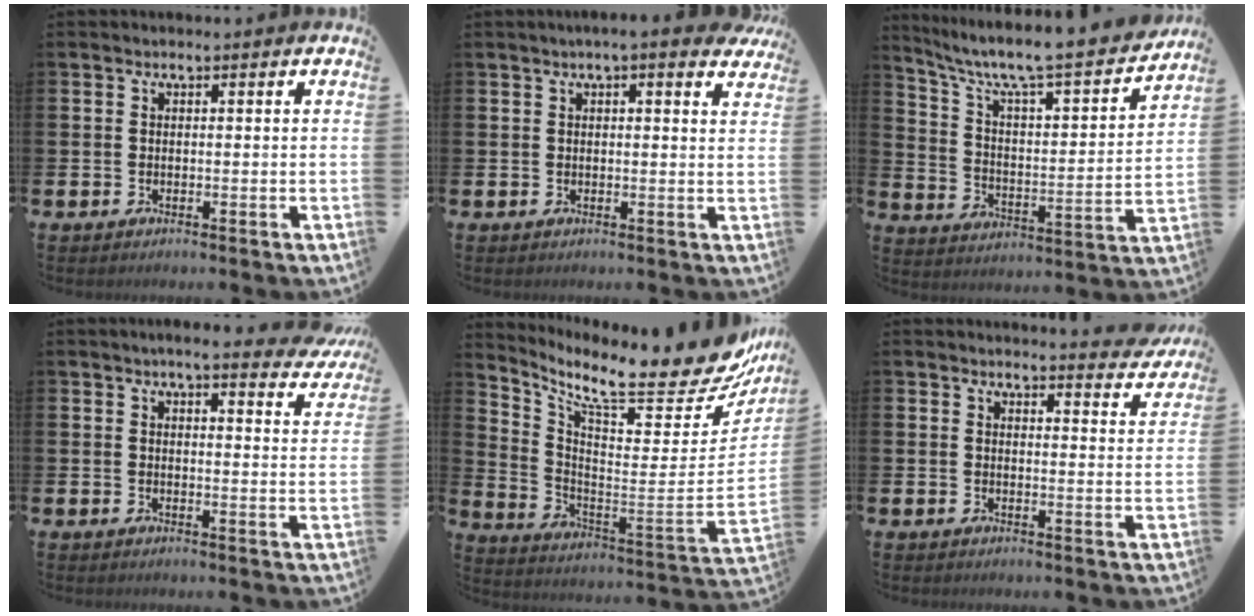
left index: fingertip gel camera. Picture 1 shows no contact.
{"total": 2.9, "force": [2.6, 0.3, 1.2], "torque": [-0.019, -0.009, 0.043]}
{"total": 7.2, "force": [6.3, 0.9, 3.3], "torque": [-0.090, -0.058, 0.098]}
{"total": 4.5, "force": [4.1, 0.4, 1.8], "torque": [-0.028, -0.021, 0.068]}
{"total": 11.3, "force": [9.4, 2.3, 5.7], "torque": [-0.107, -0.098, 0.145]}
{"total": 3.5, "force": [3.5, 0.0, 0.2], "torque": [0.010, -0.027, 0.058]}